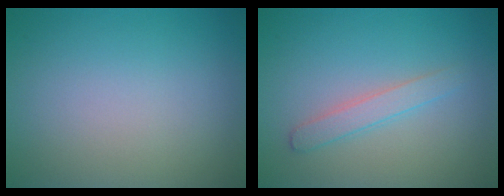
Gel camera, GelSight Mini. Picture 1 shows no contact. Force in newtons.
{"total": 1.7, "press": 1.7, "slide": 0.1}